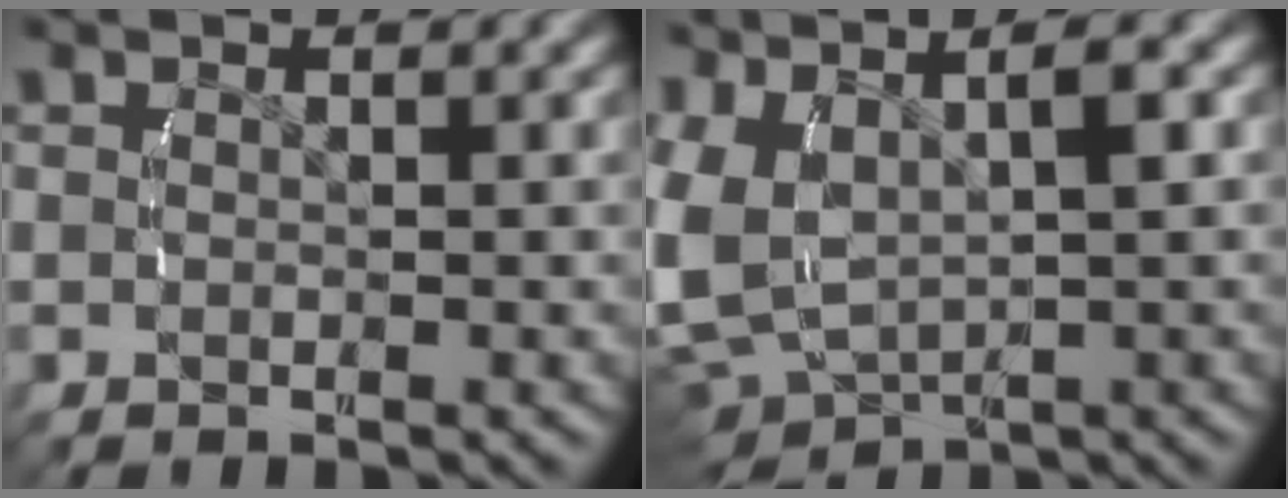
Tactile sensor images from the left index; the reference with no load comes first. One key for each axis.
{"total": 10.7, "fx": 0.3, "fy": 8.2, "fz": 6.8, "tx": -0.181, "ty": -0.033, "tz": 0.018}